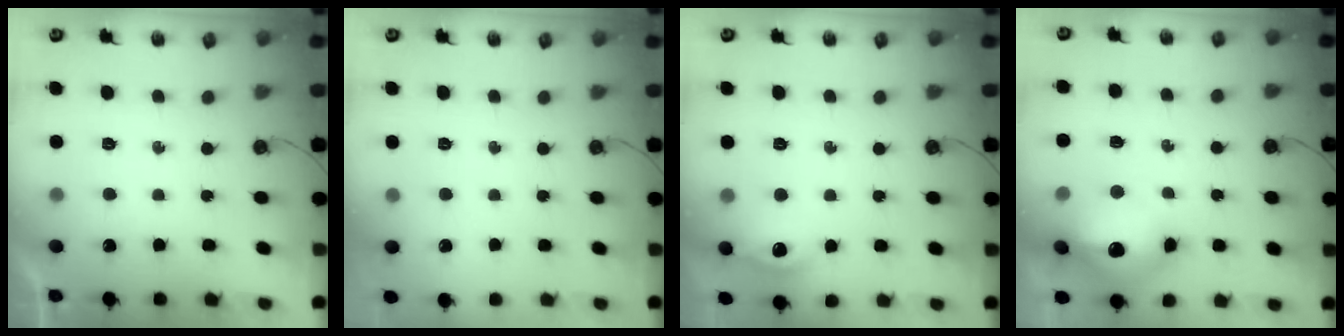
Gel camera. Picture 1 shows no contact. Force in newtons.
{"total": 0.0}
{"total": 9.8, "press": 9.7, "slide": 1.0}
{"total": 22.0, "press": 18.1, "slide": 12.6}